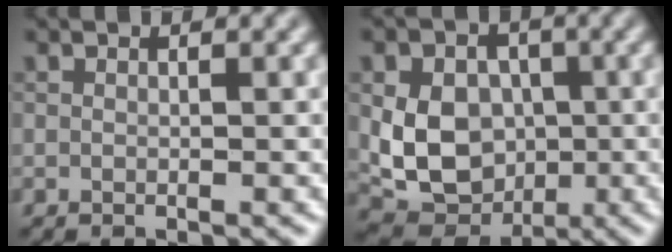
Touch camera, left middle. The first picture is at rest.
{"total": 8.2, "force": [-0.2, 6.4, 5.0], "torque": [-0.079, -0.009, -0.004]}